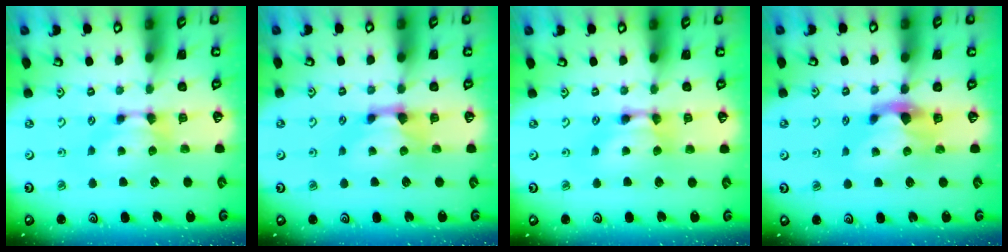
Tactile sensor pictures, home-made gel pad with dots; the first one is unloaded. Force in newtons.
{"total": 1.6, "press": 1.1, "slide": 1.1}
{"total": 1.9, "press": 1.9, "slide": 0.1}
{"total": 2.9, "press": 2.6, "slide": 1.3}